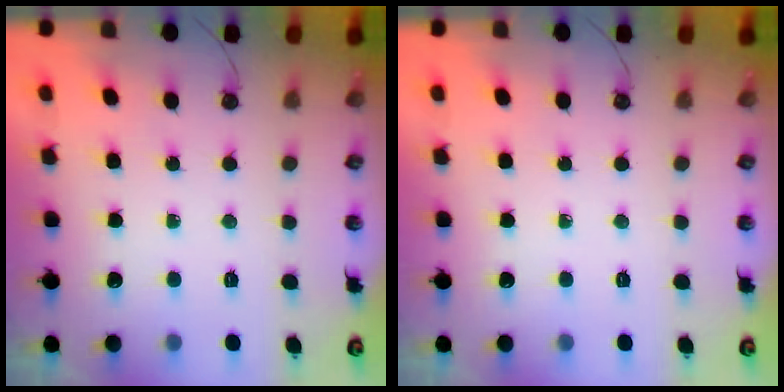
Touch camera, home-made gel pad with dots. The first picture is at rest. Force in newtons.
{"total": 0.0}